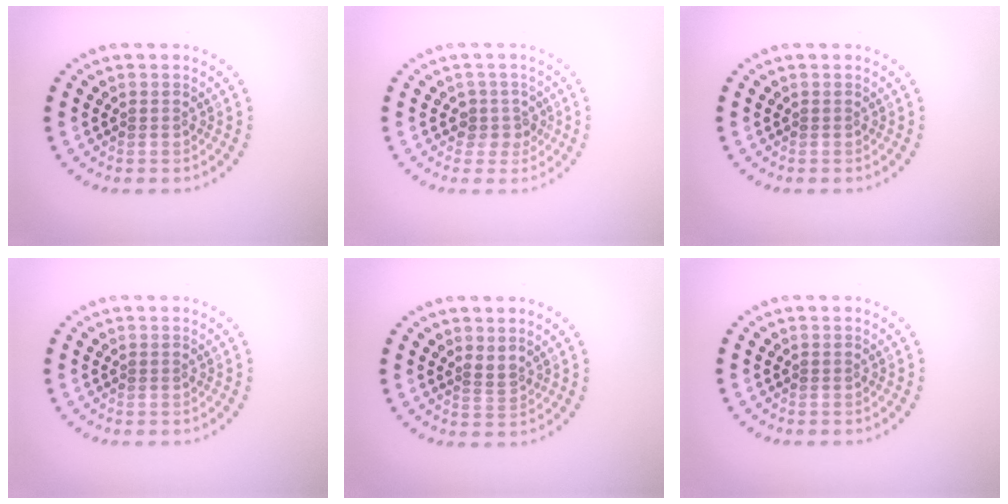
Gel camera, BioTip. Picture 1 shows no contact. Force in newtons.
{"total": 2.0, "press": 1.5, "slide": 1.2}
{"total": 0.0}
{"total": 0.0}
{"total": 1.2, "press": 0.6, "slide": 1.0}
{"total": 0.0}